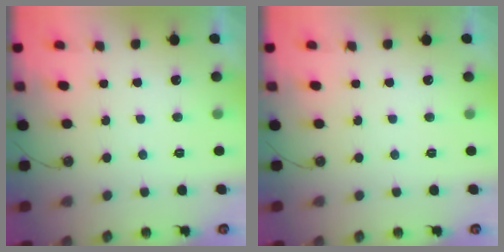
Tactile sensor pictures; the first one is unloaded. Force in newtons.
{"total": 0.0}